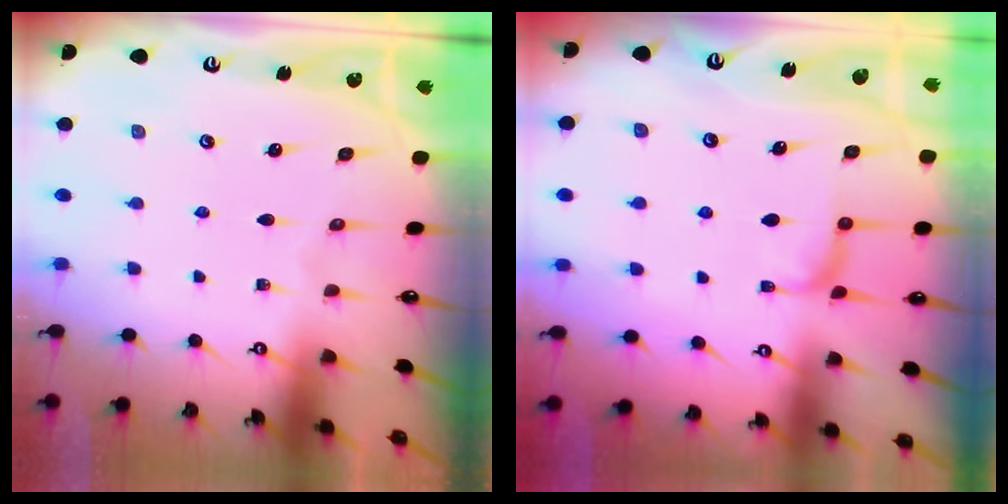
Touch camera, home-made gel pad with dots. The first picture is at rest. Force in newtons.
{"total": 2.9, "press": 2.7, "slide": 0.9}